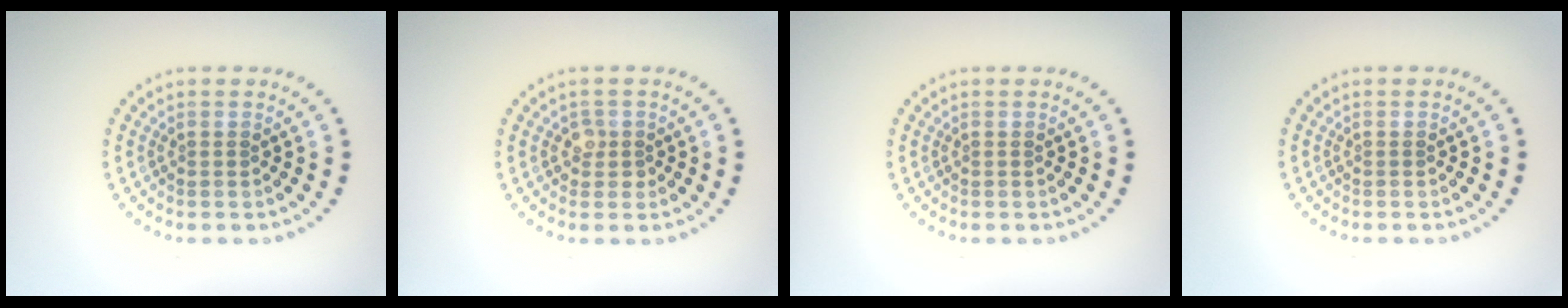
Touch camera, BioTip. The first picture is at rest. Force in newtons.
{"total": 1.6, "press": 1.4, "slide": 0.8}
{"total": 0.0}
{"total": 0.0}